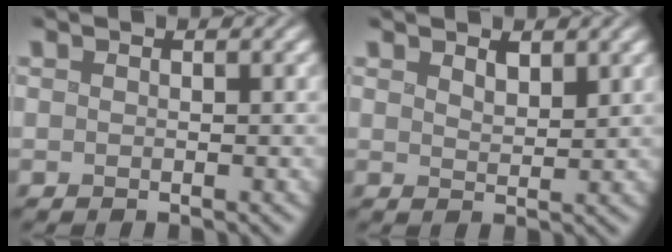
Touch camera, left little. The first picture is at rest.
{"total": 1.4, "force": [1.0, 0.6, 0.7], "torque": [-0.013, -0.002, 0.023]}